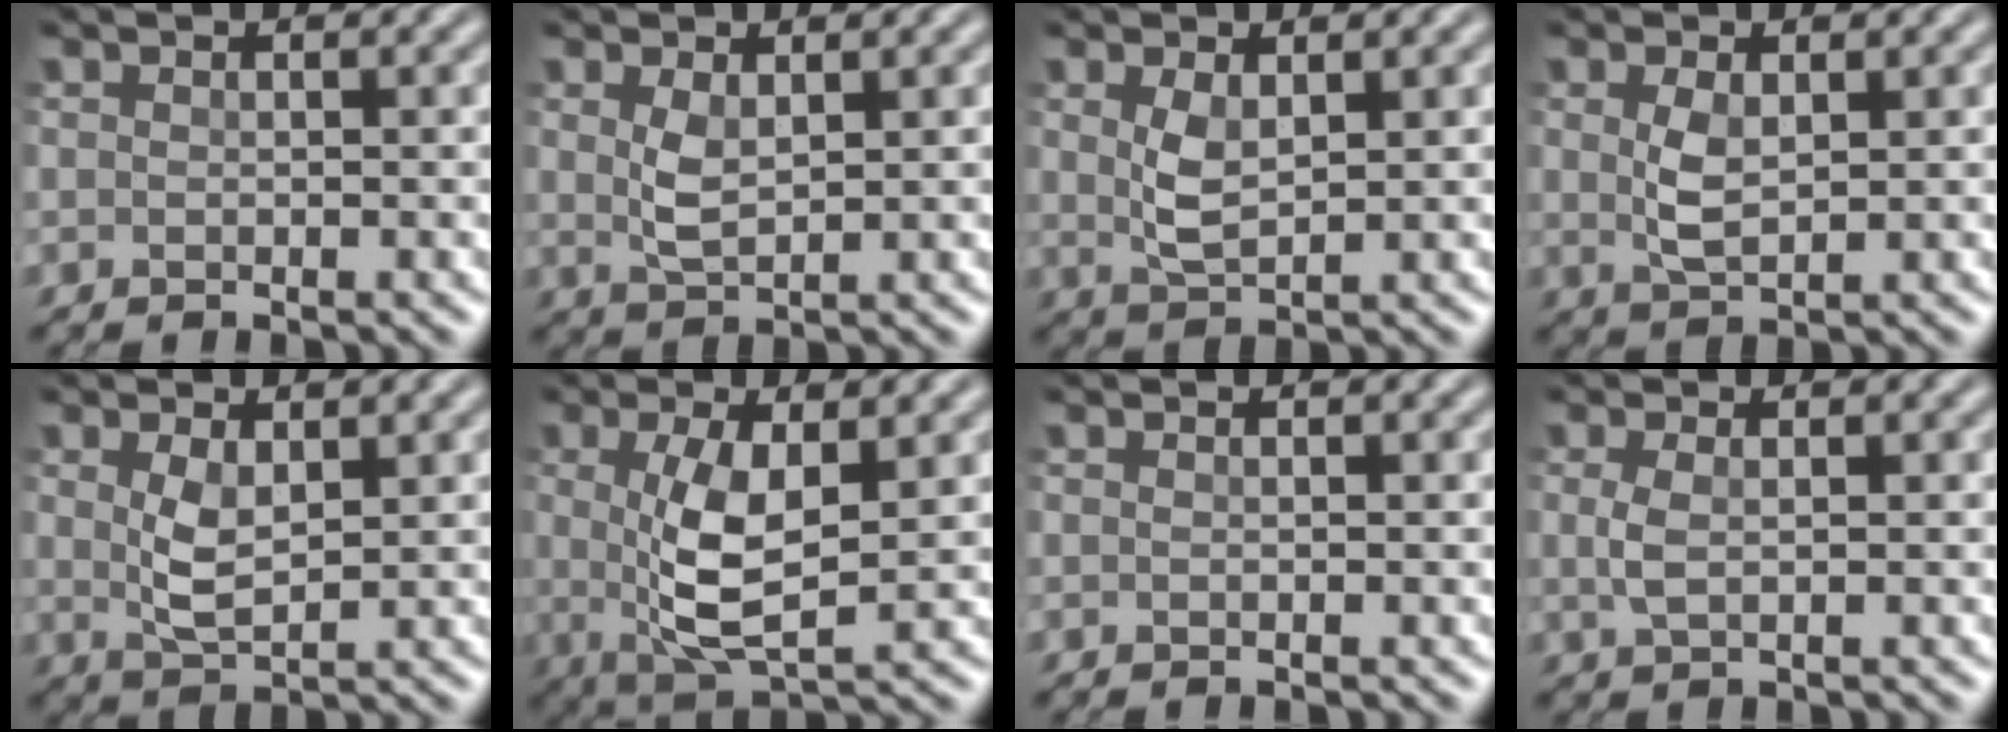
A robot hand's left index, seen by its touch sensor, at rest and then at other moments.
{"total": 2.2, "force": [0.4, 1.0, 1.8], "torque": [-0.045, -0.001, 0.013]}
{"total": 2.5, "force": [0.5, 1.2, 2.1], "torque": [-0.052, -0.001, 0.015]}
{"total": 2.5, "force": [0.3, 1.2, 2.1], "torque": [-0.050, -0.001, 0.008]}
{"total": 2.8, "force": [0.5, 1.3, 2.4], "torque": [-0.058, -0.002, 0.015]}
{"total": 5.4, "force": [0.3, 1.6, 5.1], "torque": [-0.113, -0.007, 0.008]}
{"total": 0.0}
{"total": 1.8, "force": [-0.1, 0.8, 1.6], "torque": [-0.038, 0.000, -0.001]}